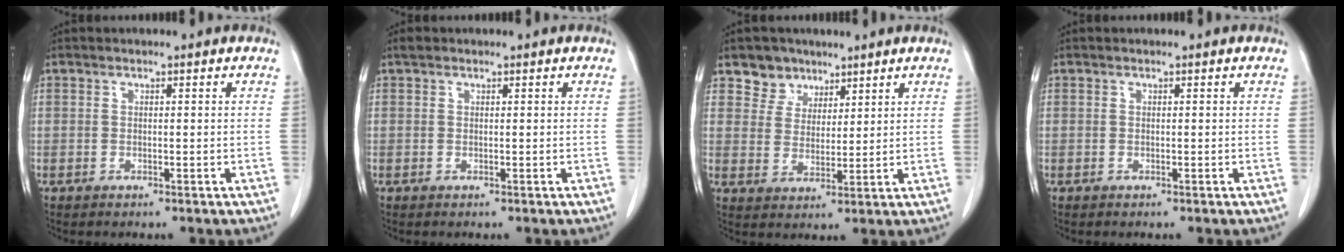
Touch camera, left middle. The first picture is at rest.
{"total": 0.7, "force": [0.5, 0.5, 0.2], "torque": [-0.003, 0.008, 0.006]}
{"total": 5.3, "force": [3.8, 3.7, 0.3], "torque": [-0.009, 0.007, 0.069]}
{"total": 0.0}